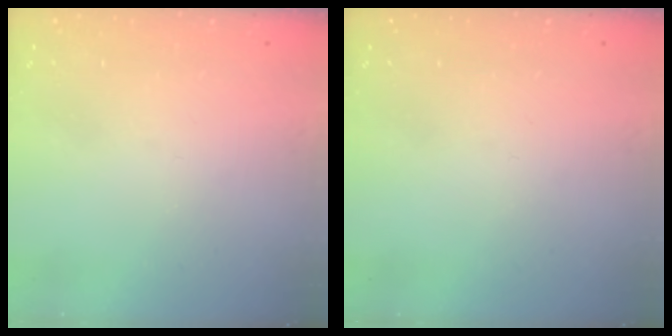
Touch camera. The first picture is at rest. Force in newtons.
{"total": 0.0}